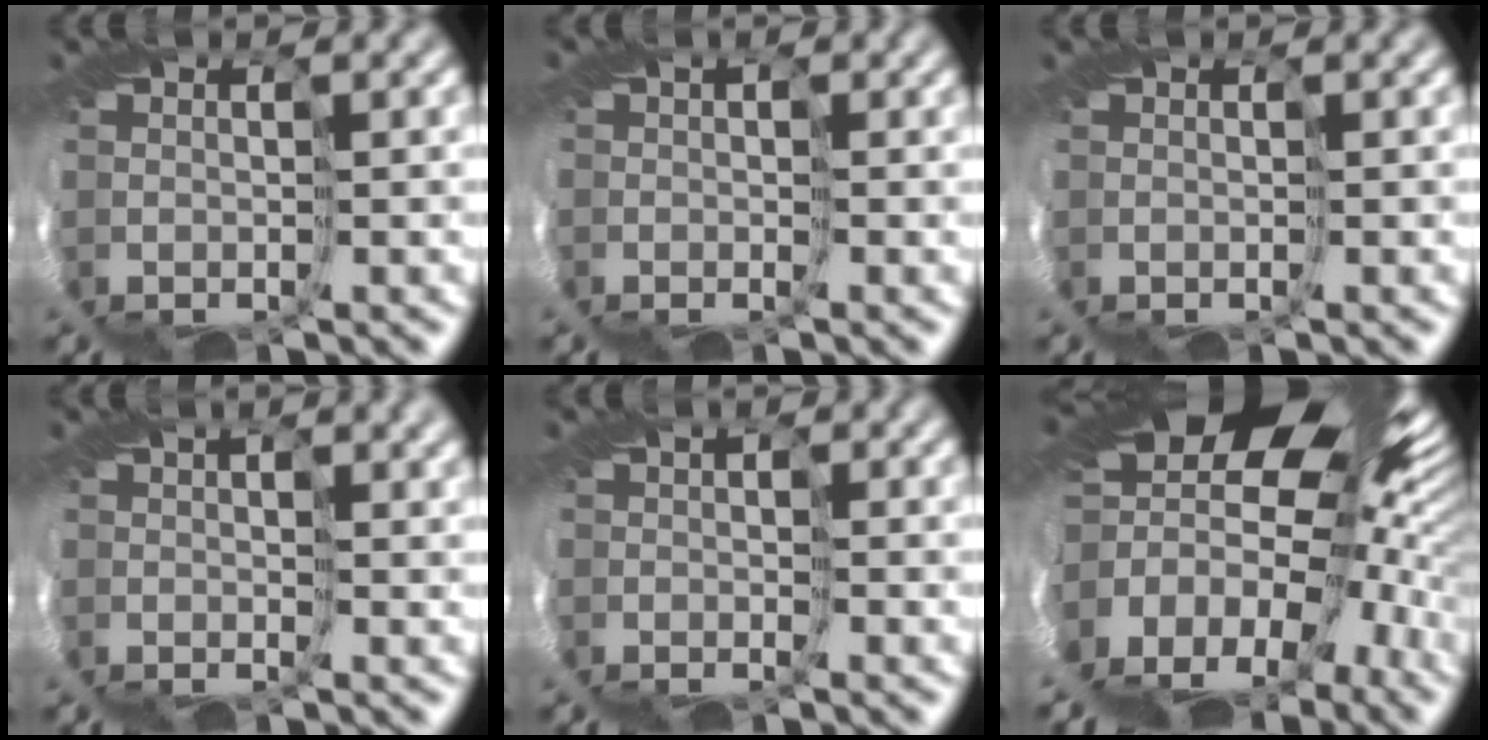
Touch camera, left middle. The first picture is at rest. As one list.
[{"total": 2.1, "force": [0.3, 1.8, 1.2], "torque": [-0.020, 0.004, -0.004]}, {"total": 0.0}, {"total": 2.7, "force": [1.3, 1.7, 1.7], "torque": [-0.040, 0.012, 0.012]}, {"total": 2.3, "force": [0.1, 2.0, 1.2], "torque": [-0.018, 0.003, -0.007]}, {"total": 16.4, "force": [0.1, 10.7, 12.3], "torque": [-0.187, -0.006, -0.022]}]